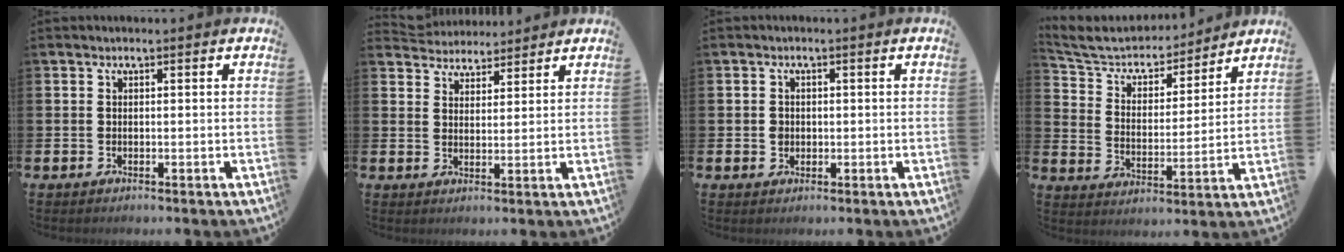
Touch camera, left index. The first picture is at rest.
{"total": 4.2, "force": [4.0, 1.0, -0.5], "torque": [-0.010, -0.019, 0.074]}
{"total": 1.5, "force": [0.1, 1.4, 0.5], "torque": [0.001, 0.006, -0.003]}
{"total": 6.9, "force": [6.4, 2.5, 0.9], "torque": [-0.058, -0.047, 0.110]}